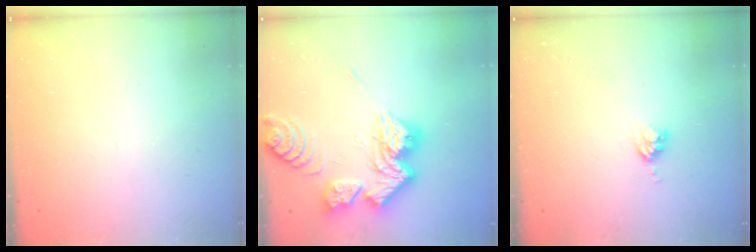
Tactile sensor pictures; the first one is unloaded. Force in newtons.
{"total": 22.6, "press": 22.5, "slide": 2.2}
{"total": 4.4, "press": 4.4, "slide": 0.2}